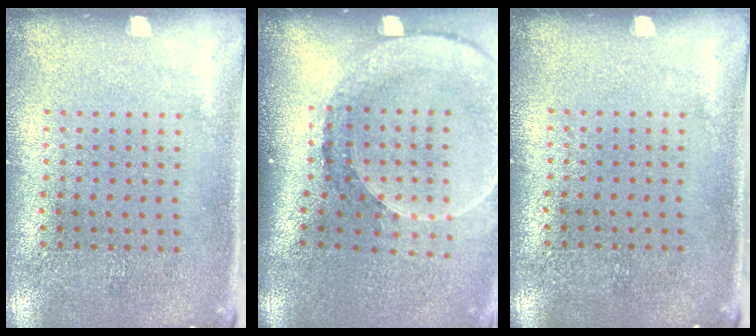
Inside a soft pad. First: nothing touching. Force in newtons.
{"total": 2.7, "press": 2.0, "slide": 1.8}
{"total": 0.0}